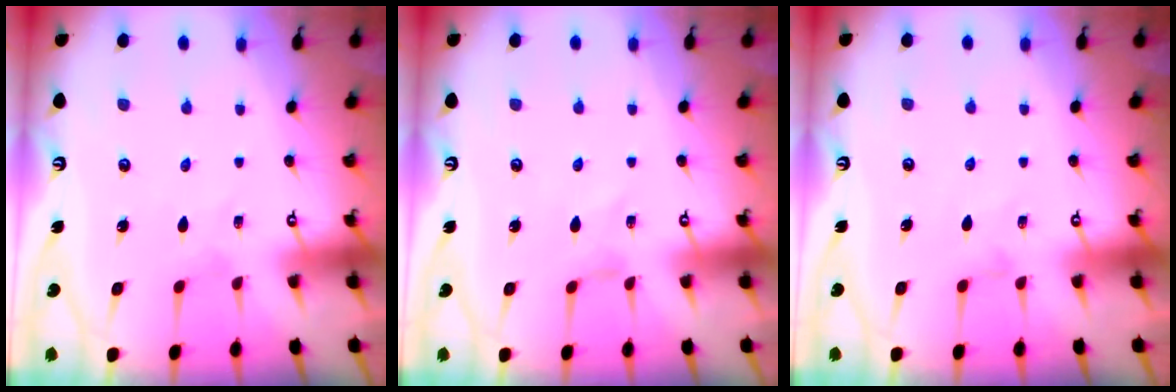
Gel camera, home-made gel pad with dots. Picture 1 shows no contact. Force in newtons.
{"total": 0.0}
{"total": 0.8, "press": 0.7, "slide": 0.3}